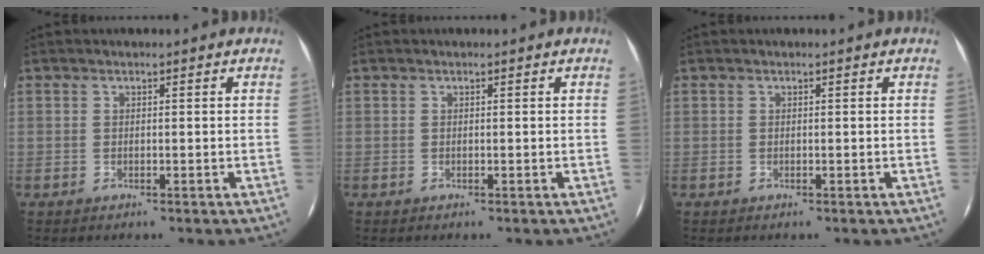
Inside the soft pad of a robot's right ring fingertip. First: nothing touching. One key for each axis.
{"total": 0.0}
{"total": 0.0}